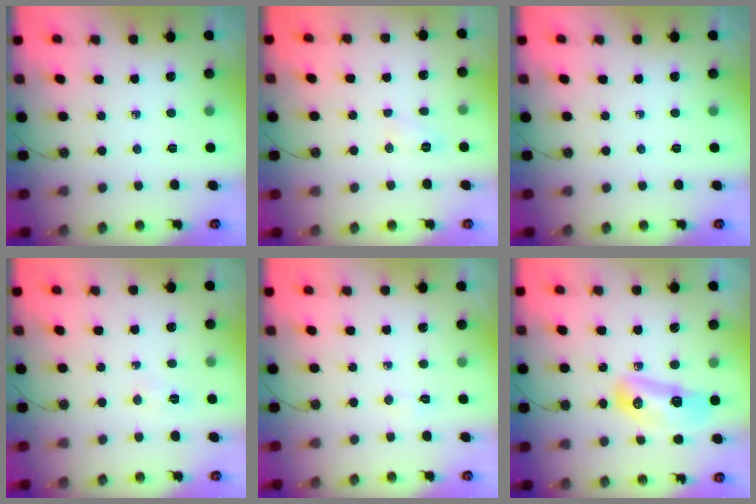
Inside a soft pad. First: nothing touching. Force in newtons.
{"total": 6.0, "press": 5.9, "slide": 0.8}
{"total": 0.0}
{"total": 8.9, "press": 4.3, "slide": 7.8}
{"total": 2.5, "press": 2.5, "slide": 0.3}
{"total": 11.4, "press": 11.1, "slide": 2.6}